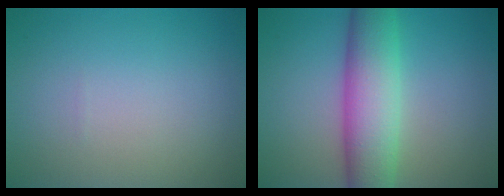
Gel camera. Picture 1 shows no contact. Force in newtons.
{"total": 7.7, "press": 7.7, "slide": 0.3}